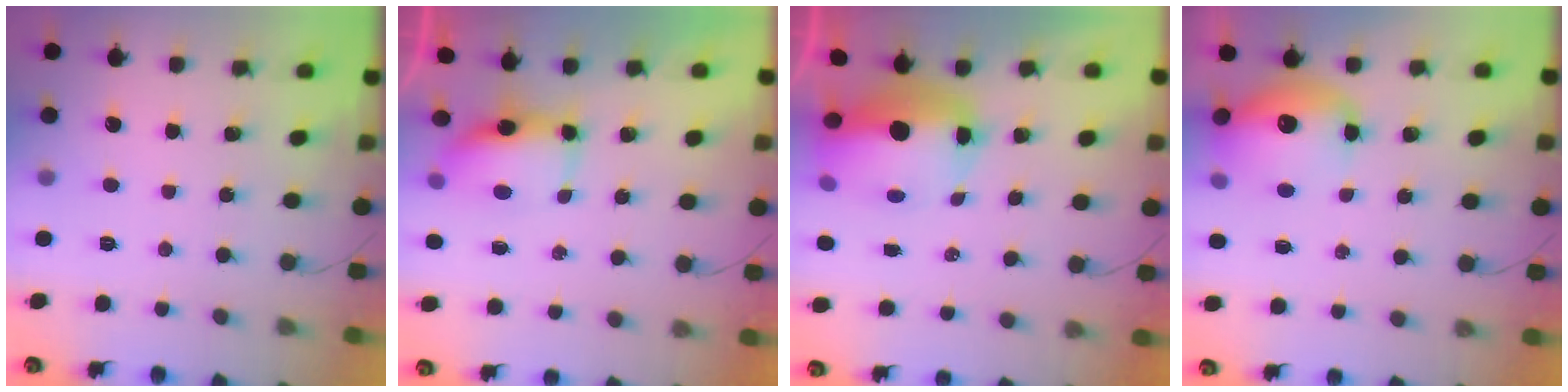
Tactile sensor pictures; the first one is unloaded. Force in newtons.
{"total": 6.9, "press": 6.8, "slide": 1.2}
{"total": 12.2, "press": 11.8, "slide": 2.8}
{"total": 12.9, "press": 12.6, "slide": 2.6}